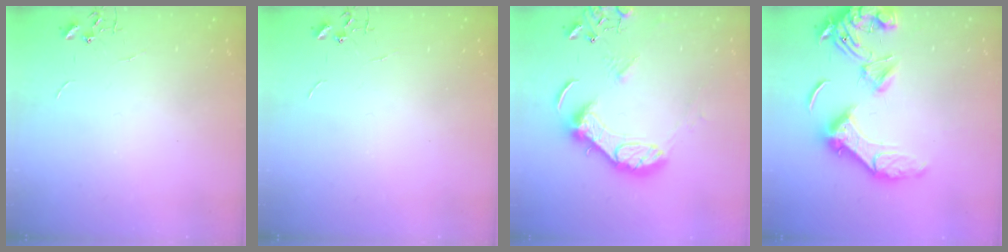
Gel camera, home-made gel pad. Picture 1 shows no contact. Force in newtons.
{"total": 0.0}
{"total": 14.2, "press": 14.1, "slide": 1.4}
{"total": 20.0, "press": 19.8, "slide": 2.9}